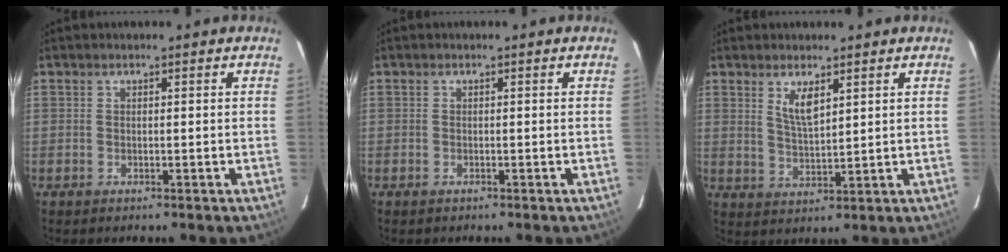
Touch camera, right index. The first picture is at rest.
{"total": 0.5, "force": [-0.4, 0.3, 0.1], "torque": [-0.003, 0.000, -0.009]}
{"total": 4.8, "force": [2.5, 1.5, 3.8], "torque": [-0.070, -0.005, 0.051]}